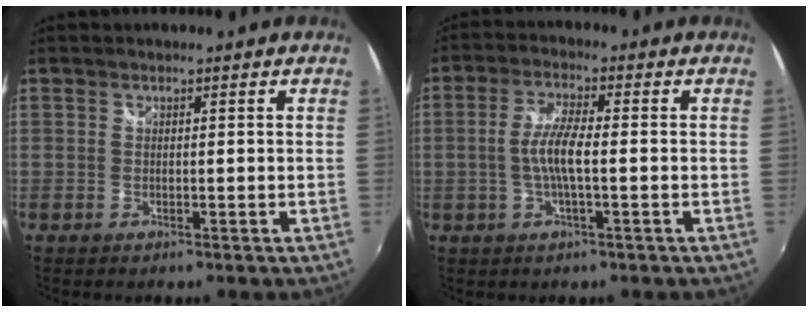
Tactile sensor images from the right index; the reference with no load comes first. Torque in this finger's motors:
{"motor_torque": [0.75, -0.15, 0.50, 0.14]}